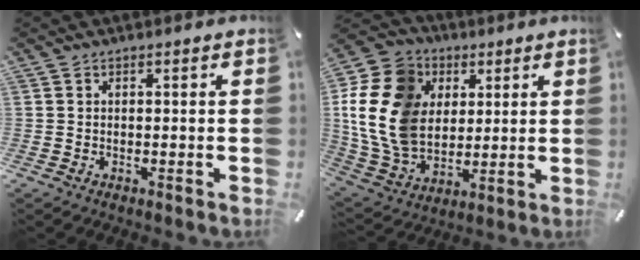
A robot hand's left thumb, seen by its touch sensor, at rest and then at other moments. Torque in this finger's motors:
{"motor_torque": [1.23, 1.19, 1.88, -0.89, 0.78]}